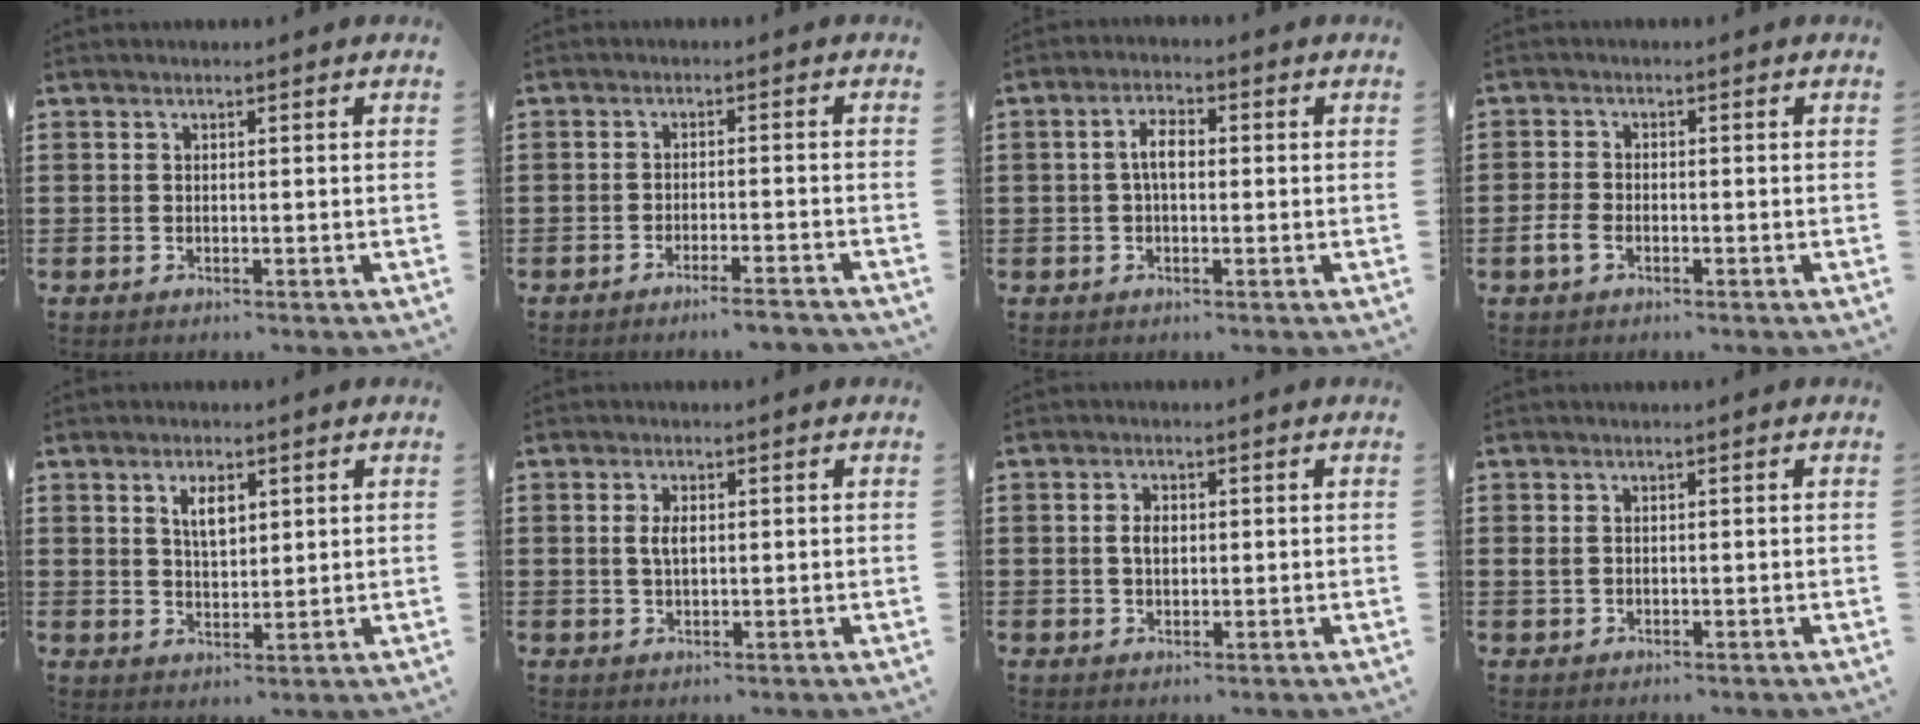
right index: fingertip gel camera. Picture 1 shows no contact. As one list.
[{"total": 2.8, "force": [-2.6, -0.3, 1.0], "torque": [-0.018, -0.002, -0.052]}, {"total": 3.6, "force": [-0.2, 1.6, 3.2], "torque": [-0.062, 0.007, -0.005]}, {"total": 2.6, "force": [-1.3, 1.4, 1.7], "torque": [-0.046, -0.003, -0.028]}, {"total": 3.7, "force": [1.6, 1.6, 2.9], "torque": [-0.047, 0.000, 0.023]}, {"total": 2.6, "force": [0.4, 1.1, 2.3], "torque": [-0.049, 0.005, 0.005]}, {"total": 2.4, "force": [0.2, 1.4, 2.0], "torque": [-0.040, 0.007, 0.002]}, {"total": 0.9, "force": [0.1, 0.8, 0.4], "torque": [-0.011, 0.006, 0.001]}]